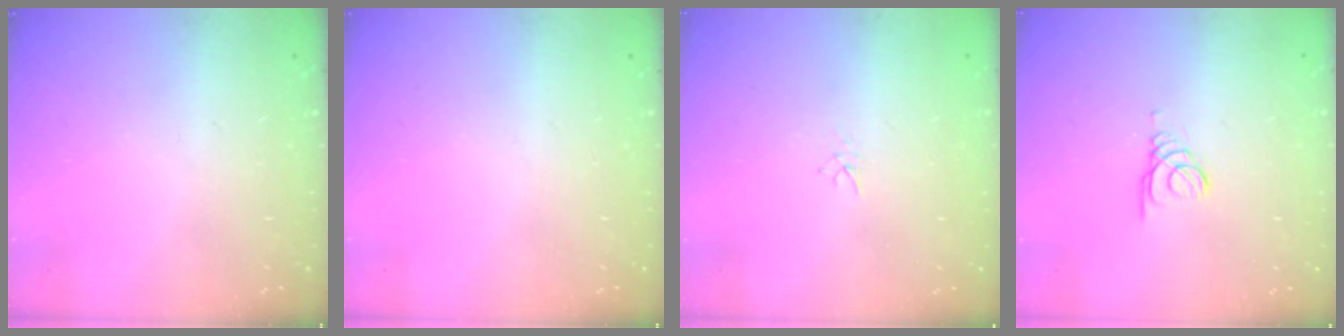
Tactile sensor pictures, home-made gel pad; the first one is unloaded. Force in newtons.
{"total": 0.0}
{"total": 2.0, "press": 2.0, "slide": 0.3}
{"total": 1.0, "press": 1.0, "slide": 0.1}